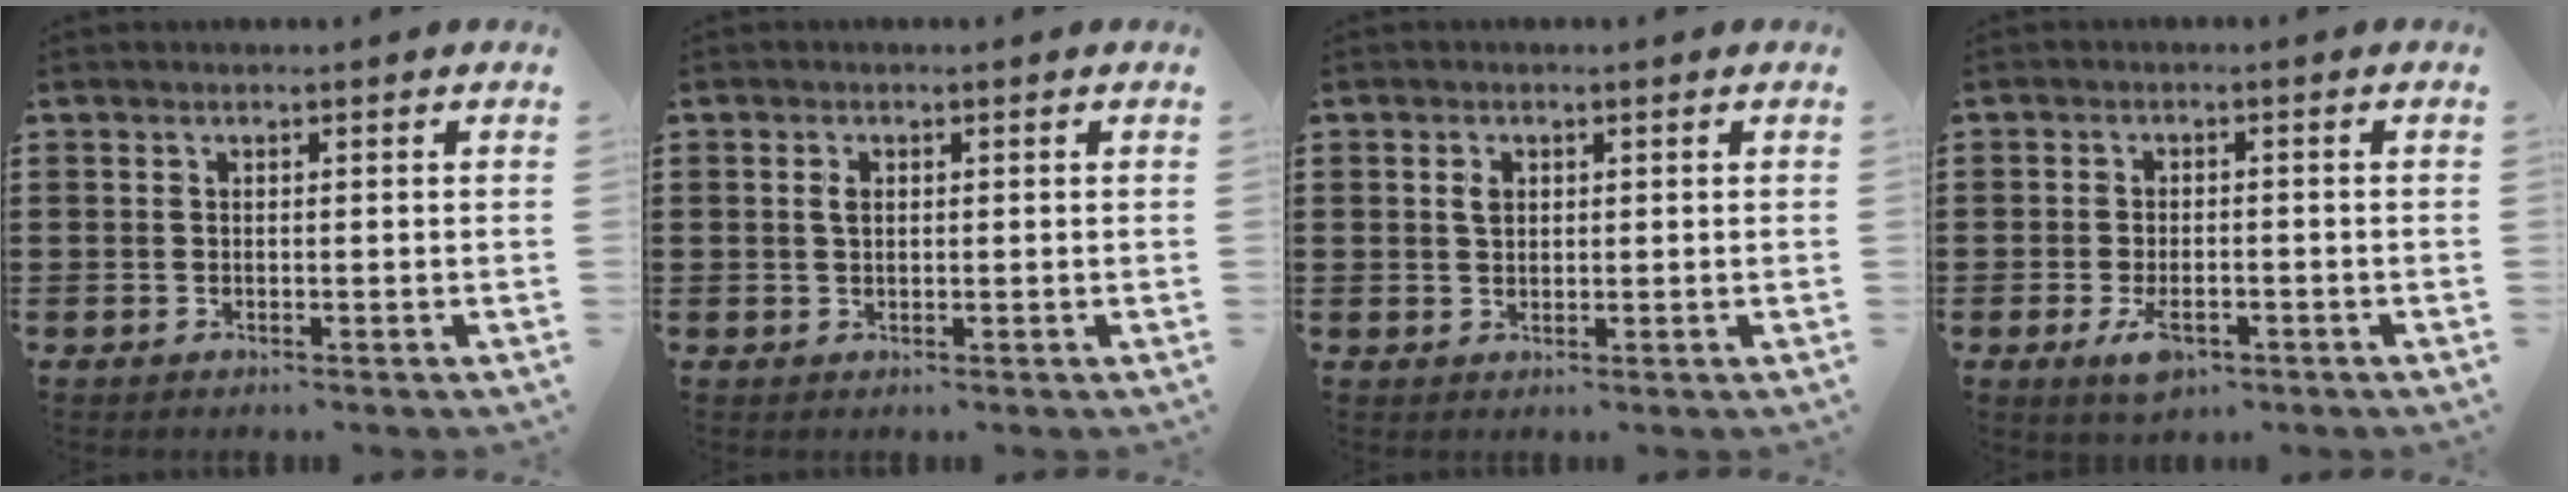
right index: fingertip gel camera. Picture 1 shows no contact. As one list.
[{"total": 1.6, "force": [0.4, 0.8, 1.3], "torque": [-0.028, 0.005, 0.006]}, {"total": 1.7, "force": [0.6, 1.1, 1.2], "torque": [-0.027, 0.005, 0.010]}, {"total": 3.8, "force": [-1.7, 1.9, 2.9], "torque": [-0.061, -0.002, -0.034]}]